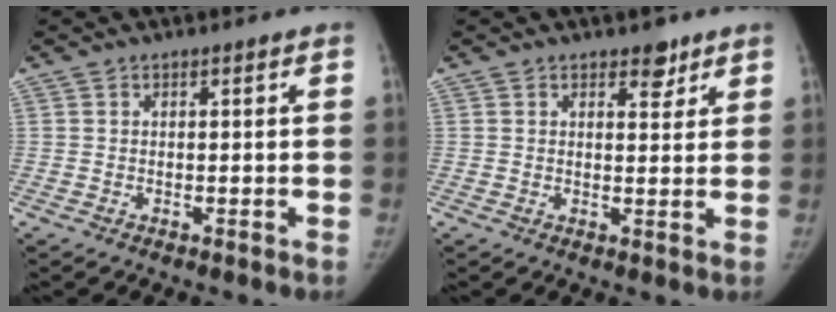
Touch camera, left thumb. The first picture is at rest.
{"total": 3.4, "force": [2.4, 1.8, 1.6], "torque": [0.001, -0.015, 0.034]}